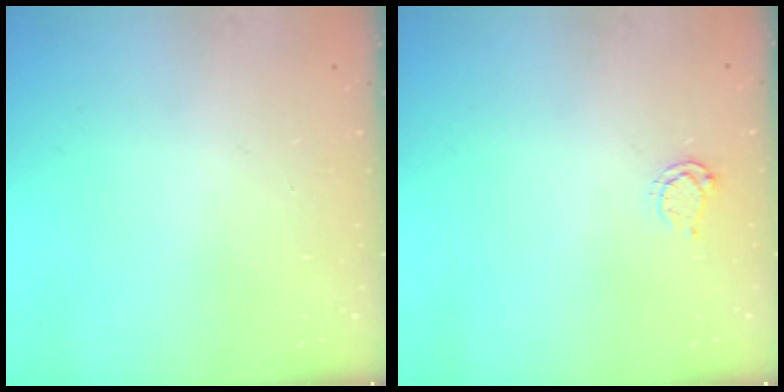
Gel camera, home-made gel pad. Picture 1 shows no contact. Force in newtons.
{"total": 3.7, "press": 3.7, "slide": 0.5}